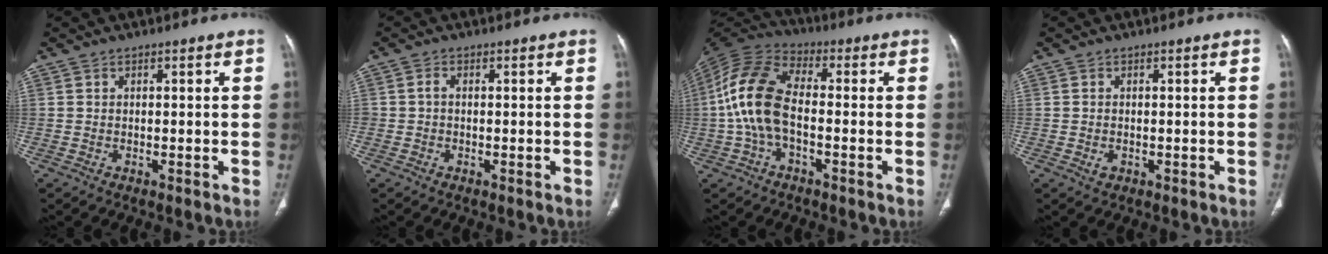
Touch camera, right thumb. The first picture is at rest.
{"total": 1.0, "force": [-0.1, 0.7, 0.7], "torque": [-0.010, 0.002, -0.004]}
{"total": 13.0, "force": [-1.6, 7.0, 10.8], "torque": [-0.234, 0.034, -0.037]}
{"total": 1.2, "force": [-0.3, 0.9, 0.8], "torque": [-0.014, 0.003, 0.000]}